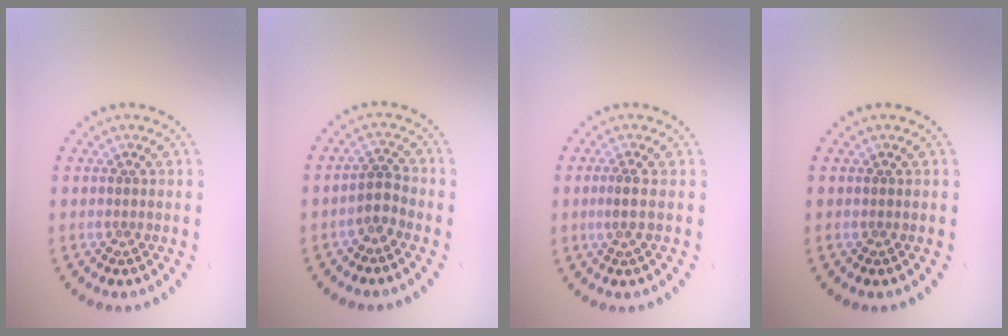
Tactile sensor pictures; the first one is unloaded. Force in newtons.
{"total": 1.8, "press": 1.5, "slide": 1.0}
{"total": 1.1, "press": 0.9, "slide": 0.7}
{"total": 0.0}